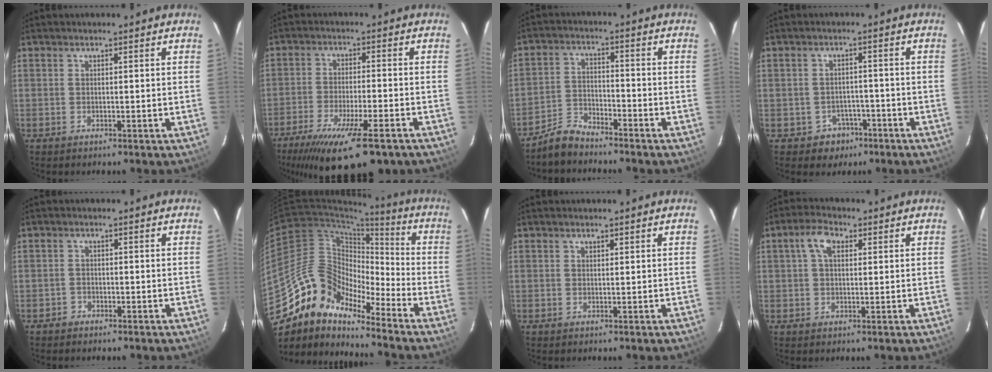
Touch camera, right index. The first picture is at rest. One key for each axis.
{"total": 17.4, "fx": -11.9, "fy": 4.1, "fz": 12.0, "tx": -0.232, "ty": -0.058, "tz": -0.192}
{"total": 5.1, "fx": -4.9, "fy": 1.2, "fz": 1.1, "tx": -0.028, "ty": 0.012, "tz": -0.097}
{"total": 4.9, "fx": -2.6, "fy": 4.2, "fz": 0.2, "tx": -0.015, "ty": 0.025, "tz": -0.026}
{"total": 1.3, "fx": -1.1, "fy": 0.8, "fz": -0.1, "tx": -0.002, "ty": 0.006, "tz": -0.020}
{"total": 13.1, "fx": -11.5, "fy": 5.2, "fz": 3.5, "tx": -0.060, "ty": 0.024, "tz": -0.235}
{"total": 0.5, "fx": 0.5, "fy": 0.2, "fz": 0.2, "tx": -0.003, "ty": 0.002, "tz": 0.009}
{"total": 4.6, "fx": 1.5, "fy": 2.6, "fz": 3.5, "tx": -0.068, "ty": 0.017, "tz": 0.027}